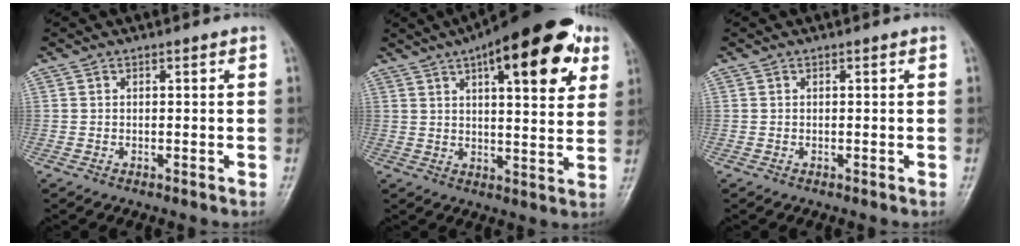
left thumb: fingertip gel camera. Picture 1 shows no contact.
{"total": 20.8, "force": [9.8, 7.3, 16.9], "torque": [-0.215, -0.010, 0.133]}
{"total": 0.0}